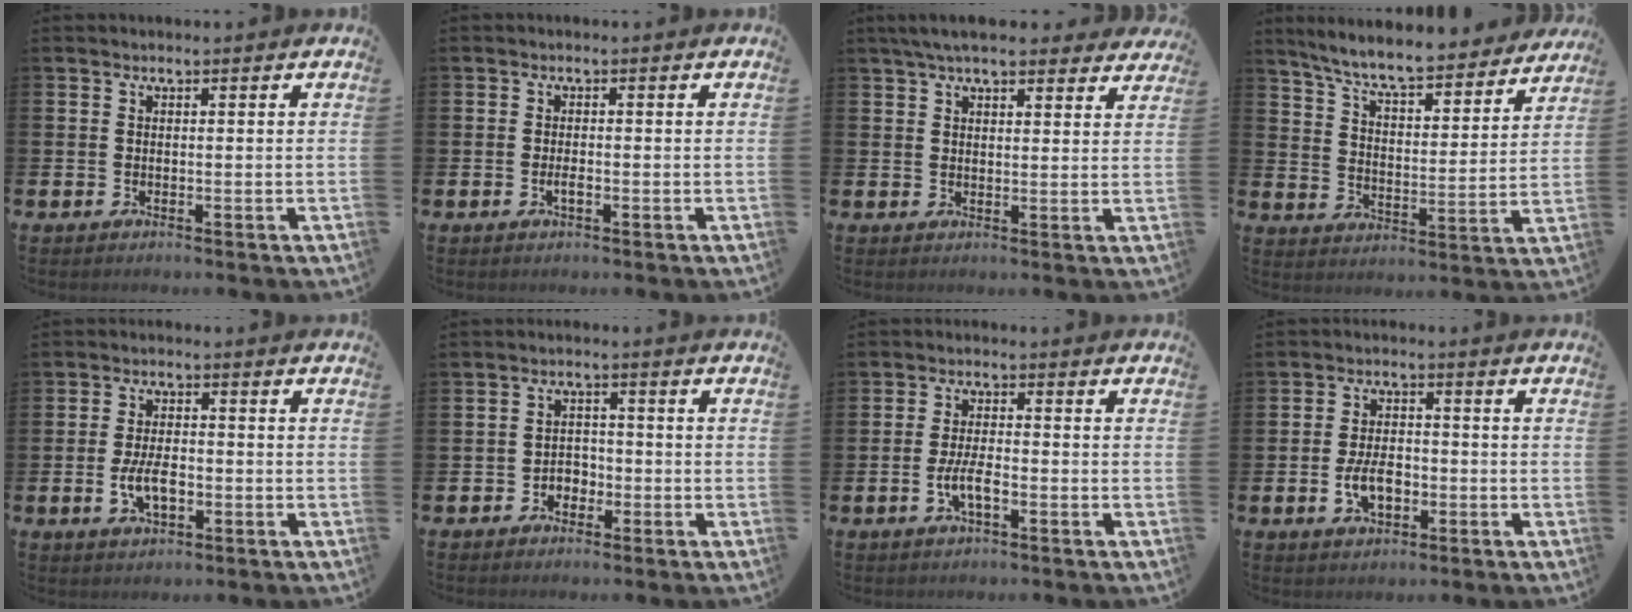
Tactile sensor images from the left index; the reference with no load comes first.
{"total": 1.3, "force": [-0.4, 0.4, 1.1], "torque": [-0.026, 0.002, -0.007]}
{"total": 5.4, "force": [4.7, 1.3, 2.2], "torque": [-0.050, -0.011, 0.087]}
{"total": 8.0, "force": [7.5, 0.9, 2.9], "torque": [-0.081, -0.057, 0.126]}
{"total": 4.5, "force": [-1.0, 2.4, 3.7], "torque": [-0.062, -0.001, -0.022]}
{"total": 2.4, "force": [-1.4, 1.8, 0.8], "torque": [-0.017, 0.006, -0.033]}
{"total": 3.8, "force": [-1.4, 1.3, 3.3], "torque": [-0.069, 0.005, -0.025]}
{"total": 4.7, "force": [-1.3, 2.7, 3.6], "torque": [-0.059, 0.001, -0.028]}